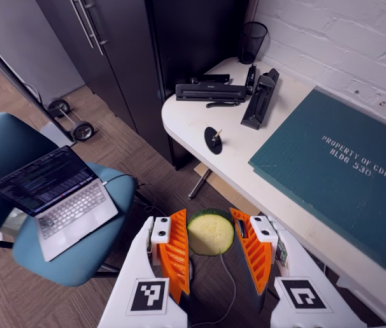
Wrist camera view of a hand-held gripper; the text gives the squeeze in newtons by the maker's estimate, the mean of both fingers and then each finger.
{"total": 10.3, "left": 10.5, "right": 10.1}